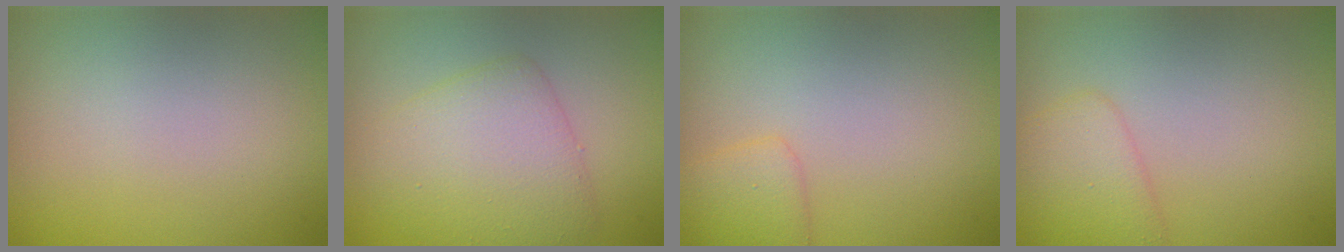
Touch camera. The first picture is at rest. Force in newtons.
{"total": 4.7, "press": 4.7, "slide": 0.2}
{"total": 1.7, "press": 1.7, "slide": 0.1}
{"total": 2.6, "press": 2.5, "slide": 0.2}